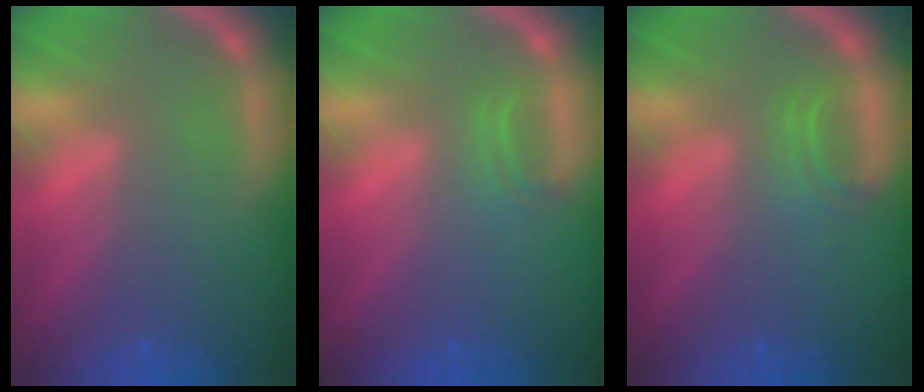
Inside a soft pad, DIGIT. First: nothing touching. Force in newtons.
{"total": 1.4}
{"total": 1.9}